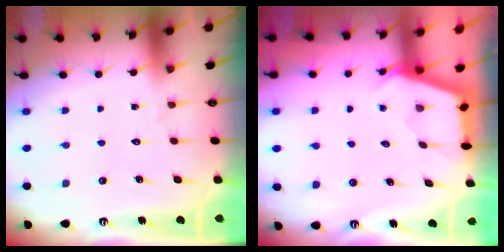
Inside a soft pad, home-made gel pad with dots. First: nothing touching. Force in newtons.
{"total": 2.6, "press": 2.6, "slide": 0.3}